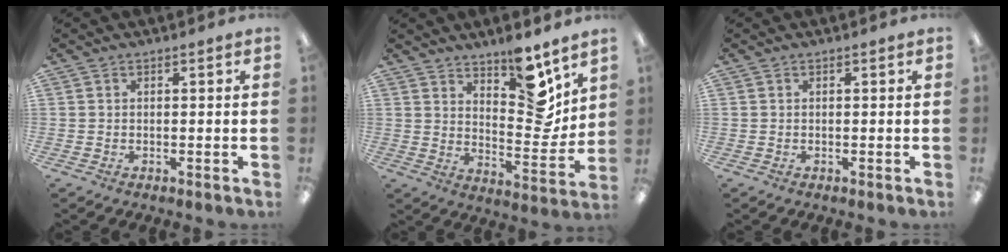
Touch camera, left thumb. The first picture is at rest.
{"total": 11.9, "force": [9.3, 4.3, 6.1], "torque": [-0.060, -0.084, 0.161]}
{"total": 0.0}